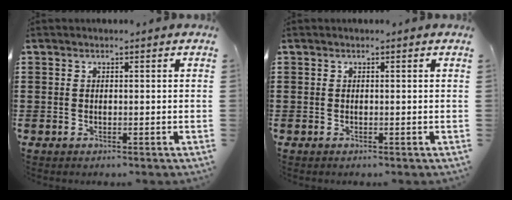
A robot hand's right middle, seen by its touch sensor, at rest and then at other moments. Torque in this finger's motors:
{"motor_torque": [0.09, 0.02, 0.32, 0.01]}